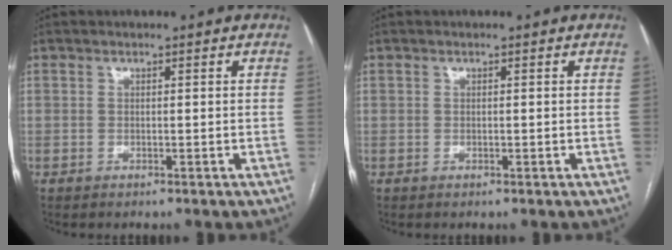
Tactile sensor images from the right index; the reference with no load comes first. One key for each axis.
{"total": 0.0}